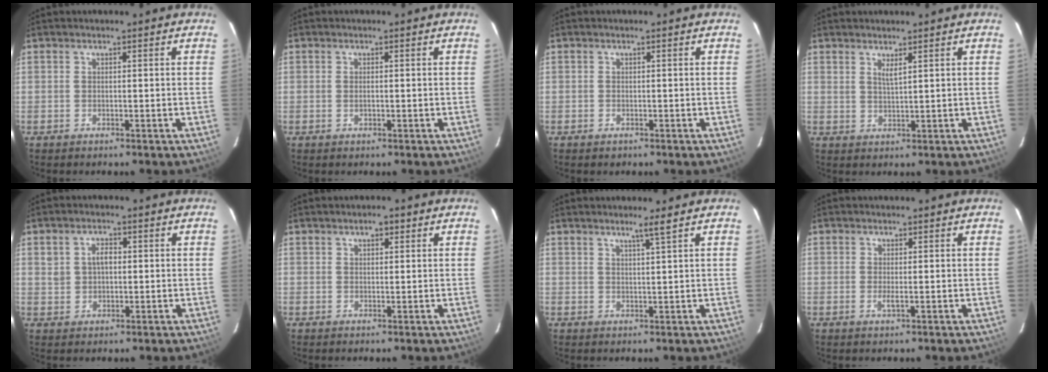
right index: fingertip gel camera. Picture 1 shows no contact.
{"total": 0.8, "force": [-0.3, 0.4, 0.7], "torque": [-0.012, 0.001, -0.004]}
{"total": 0.9, "force": [-0.5, 0.7, 0.2], "torque": [-0.003, 0.000, -0.007]}
{"total": 1.7, "force": [1.2, 0.2, 1.3], "torque": [-0.023, -0.001, 0.019]}
{"total": 3.4, "force": [0.6, 2.5, 2.2], "torque": [-0.040, 0.010, 0.013]}
{"total": 1.8, "force": [1.0, 1.0, 1.1], "torque": [-0.015, 0.008, 0.015]}
{"total": 2.2, "force": [1.6, -0.7, 1.5], "torque": [-0.031, -0.005, 0.027]}
{"total": 1.2, "force": [-0.3, 0.0, 1.2], "torque": [-0.023, -0.003, -0.005]}